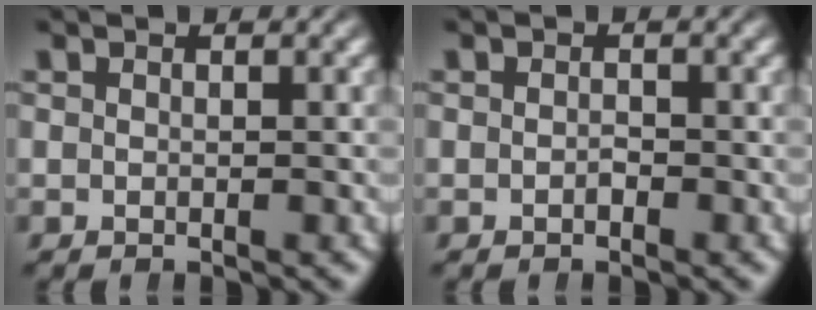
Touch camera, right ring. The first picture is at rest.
{"total": 0.5, "force": [-0.4, 0.3, 0.0], "torque": [-0.007, -0.005, -0.006]}